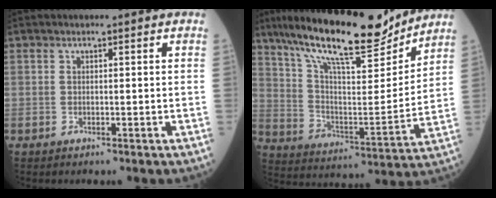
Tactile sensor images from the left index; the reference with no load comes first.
{"total": 19.6, "force": [16.5, 3.2, 10.1], "torque": [-0.184, -0.002, 0.277]}